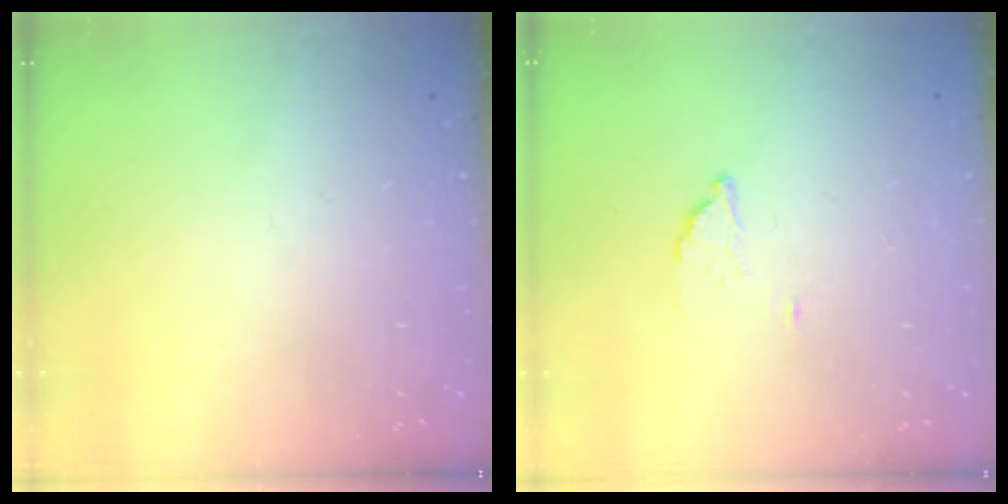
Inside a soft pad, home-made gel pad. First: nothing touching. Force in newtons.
{"total": 1.9, "press": 1.9, "slide": 0.1}